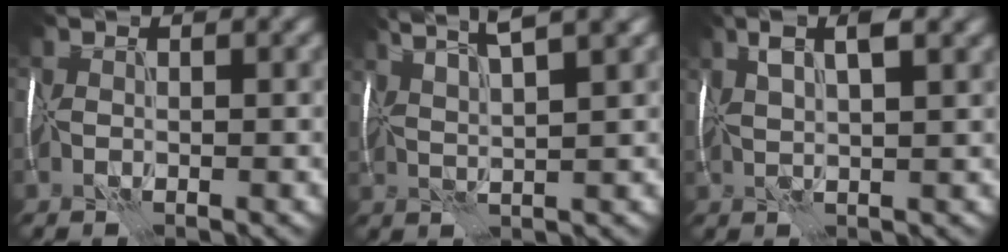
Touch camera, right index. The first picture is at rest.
{"total": 7.5, "force": [5.4, 1.4, 5.0], "torque": [-0.065, 0.034, 0.066]}
{"total": 5.3, "force": [3.0, 1.3, 4.2], "torque": [-0.067, 0.023, 0.041]}